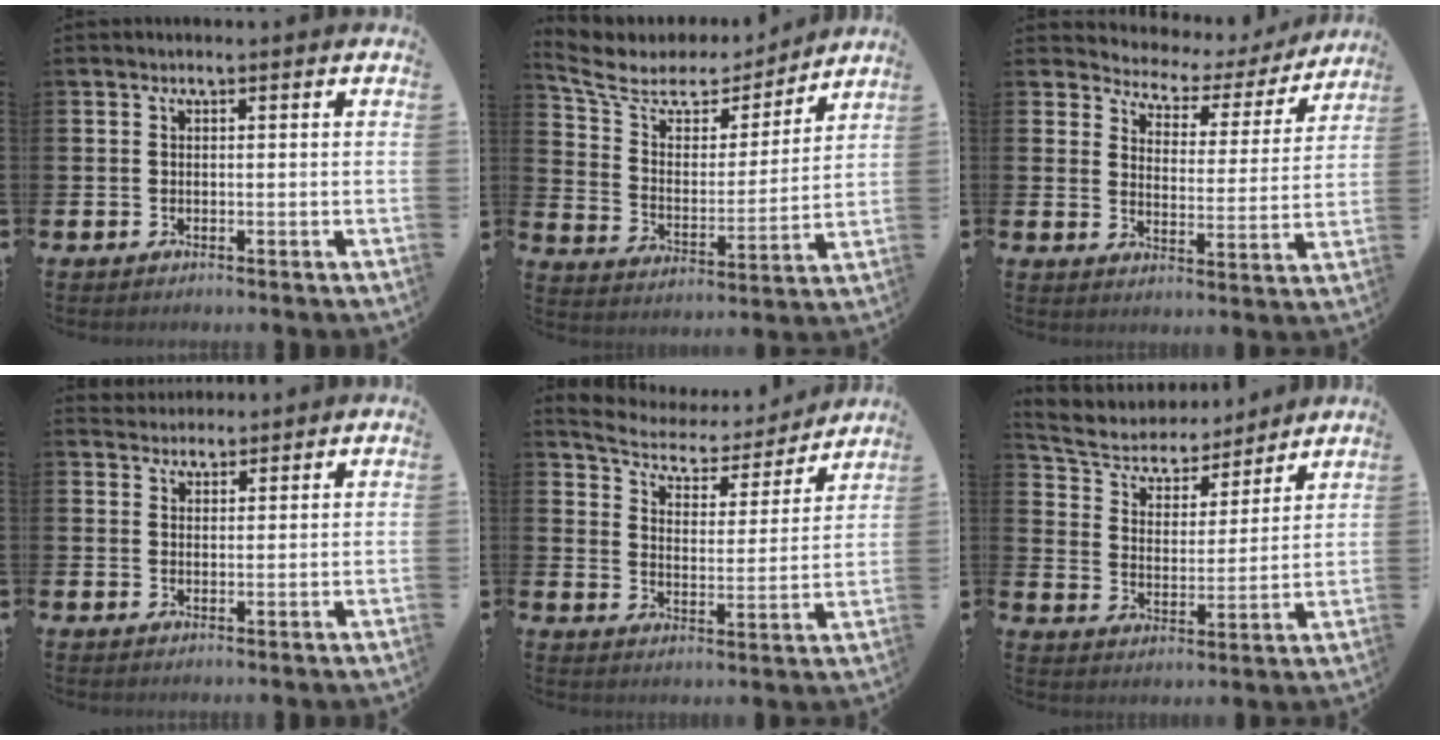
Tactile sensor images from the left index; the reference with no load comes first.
{"total": 7.2, "force": [5.8, 3.9, 1.7], "torque": [-0.075, -0.040, 0.098]}
{"total": 4.7, "force": [4.2, 2.2, 0.3], "torque": [-0.025, -0.037, 0.063]}
{"total": 3.0, "force": [2.8, 0.9, -0.2], "torque": [0.003, -0.010, 0.052]}
{"total": 5.5, "force": [5.1, 1.8, 1.3], "torque": [-0.054, -0.037, 0.080]}
{"total": 6.1, "force": [5.5, 2.5, 1.0], "torque": [-0.054, -0.040, 0.091]}